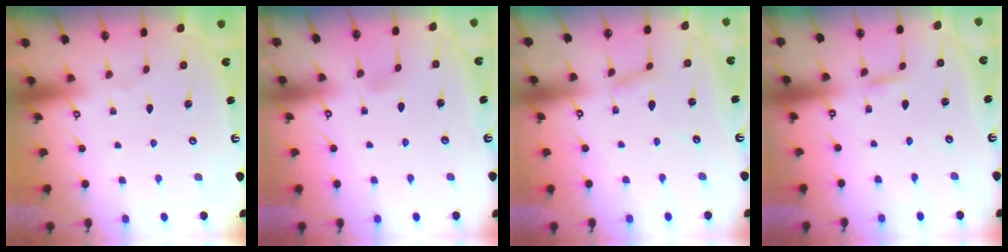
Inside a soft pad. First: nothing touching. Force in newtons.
{"total": 3.2, "press": 3.1, "slide": 0.5}
{"total": 4.6, "press": 4.6, "slide": 0.3}
{"total": 2.8, "press": 2.8, "slide": 0.3}